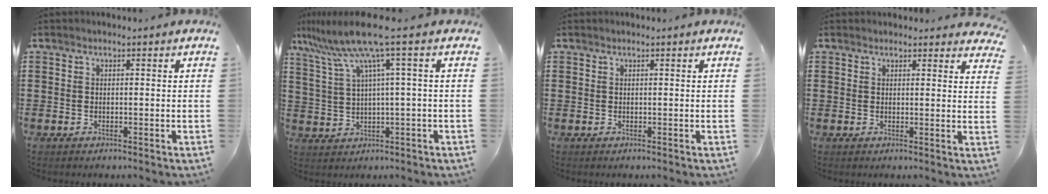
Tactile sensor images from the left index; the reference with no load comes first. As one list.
[{"total": 8.8, "force": [4.2, -0.4, 7.7], "torque": [-0.183, -0.029, 0.063]}, {"total": 0.0}, {"total": 1.9, "force": [1.8, 0.4, 0.2], "torque": [-0.001, -0.005, 0.035]}]